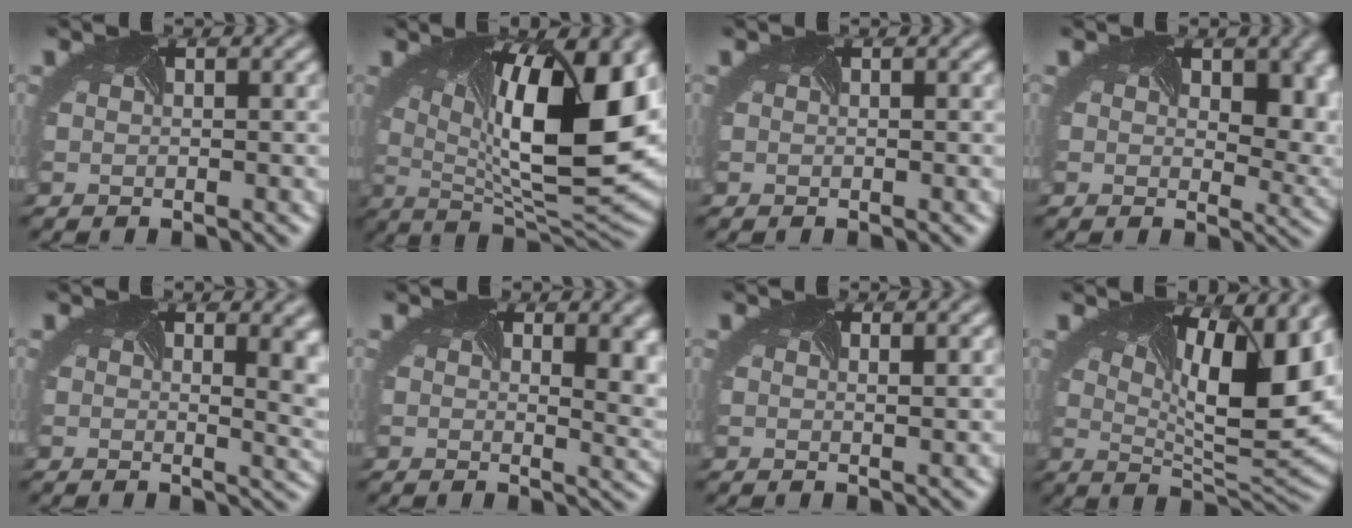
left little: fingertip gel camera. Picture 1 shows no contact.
{"total": 14.8, "force": [2.4, 5.3, 13.6], "torque": [-0.189, -0.013, 0.041]}
{"total": 0.0}
{"total": 7.5, "force": [2.2, 5.0, 5.2], "torque": [-0.091, -0.018, 0.052]}
{"total": 10.7, "force": [3.5, 5.7, 8.3], "torque": [-0.086, 0.031, 0.047]}
{"total": 8.9, "force": [3.6, 4.5, 6.8], "torque": [-0.072, 0.017, 0.050]}
{"total": 1.3, "force": [0.8, 0.6, 0.8], "torque": [0.003, 0.010, -0.009]}
{"total": 12.4, "force": [4.2, 4.3, 10.8], "torque": [-0.145, 0.008, 0.059]}